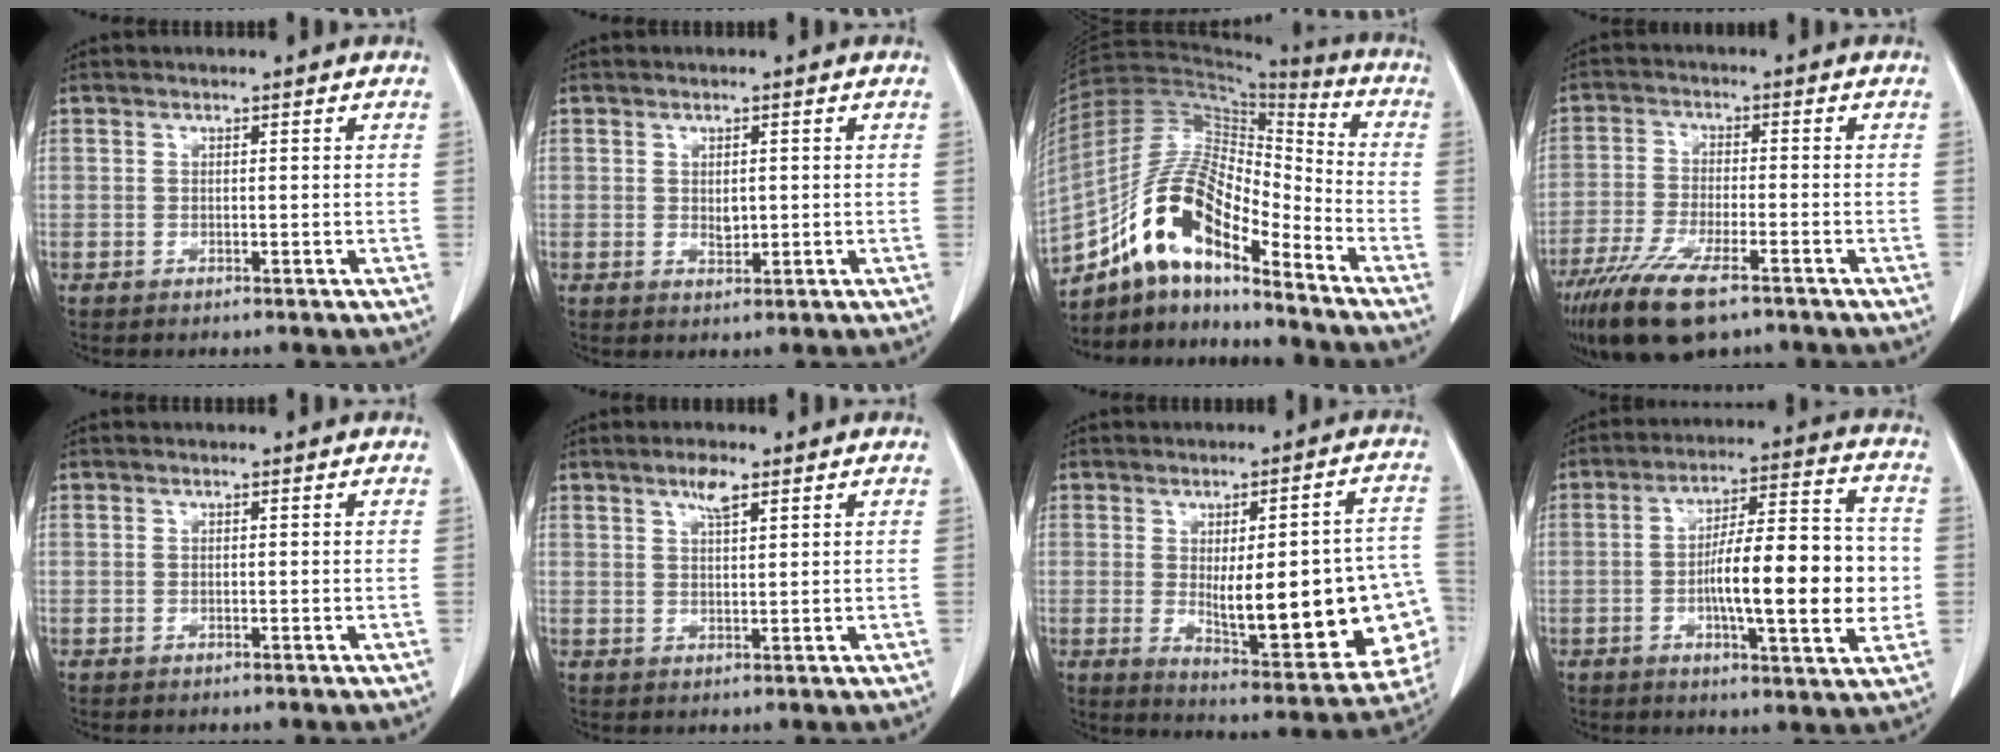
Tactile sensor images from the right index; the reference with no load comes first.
{"total": 1.9, "force": [0.2, 1.1, 1.5], "torque": [-0.024, -0.003, 0.009]}
{"total": 14.7, "force": [-10.4, 4.0, 9.6], "torque": [-0.185, 0.036, -0.185]}
{"total": 11.6, "force": [-7.9, 3.0, 7.9], "torque": [-0.146, -0.024, -0.135]}
{"total": 0.0}
{"total": 3.1, "force": [2.0, 0.7, 2.3], "torque": [-0.042, 0.003, 0.037]}
{"total": 22.7, "force": [-2.8, 5.9, 21.7], "torque": [-0.212, 0.015, -0.006]}
{"total": 16.3, "force": [-1.9, 3.1, 15.9], "torque": [-0.245, 0.018, -0.029]}